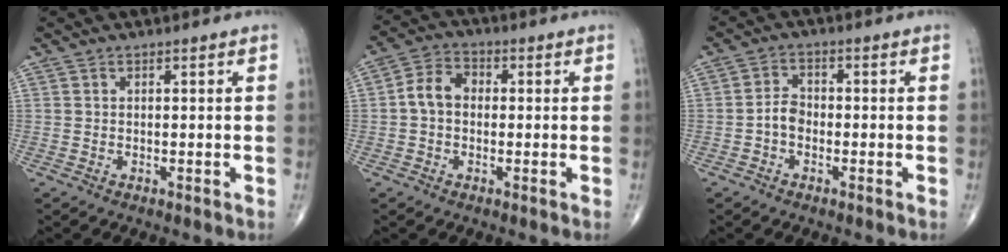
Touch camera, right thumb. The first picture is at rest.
{"total": 6.1, "force": [-0.2, 4.6, 4.0], "torque": [-0.065, 0.022, -0.014]}
{"total": 3.4, "force": [-1.2, 2.4, 2.1], "torque": [-0.029, 0.015, -0.030]}